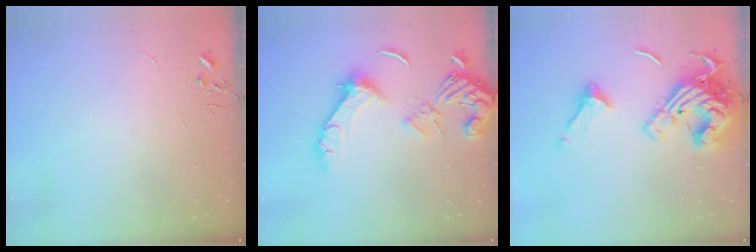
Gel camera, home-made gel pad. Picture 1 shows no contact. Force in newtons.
{"total": 14.9, "press": 14.7, "slide": 2.0}
{"total": 18.8, "press": 18.7, "slide": 2.0}